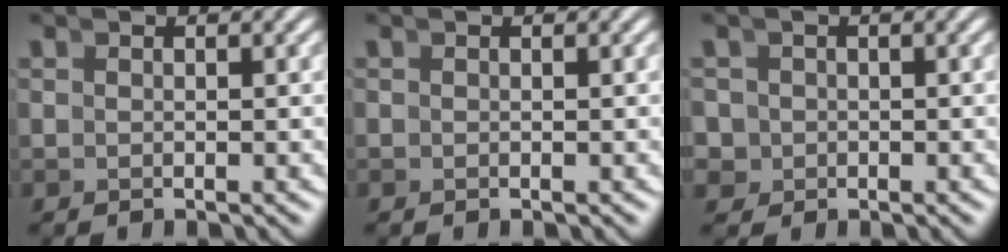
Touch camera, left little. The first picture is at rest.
{"total": 0.0}
{"total": 3.0, "force": [-0.7, 2.8, 0.7], "torque": [-0.019, -0.019, -0.006]}